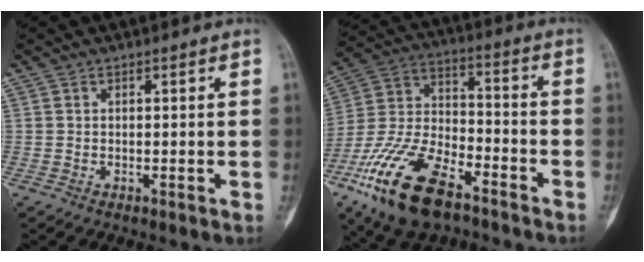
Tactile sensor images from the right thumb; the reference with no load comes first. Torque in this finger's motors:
{"motor_torque": [0.39, 0.46, 1.84, -0.94, 0.18]}